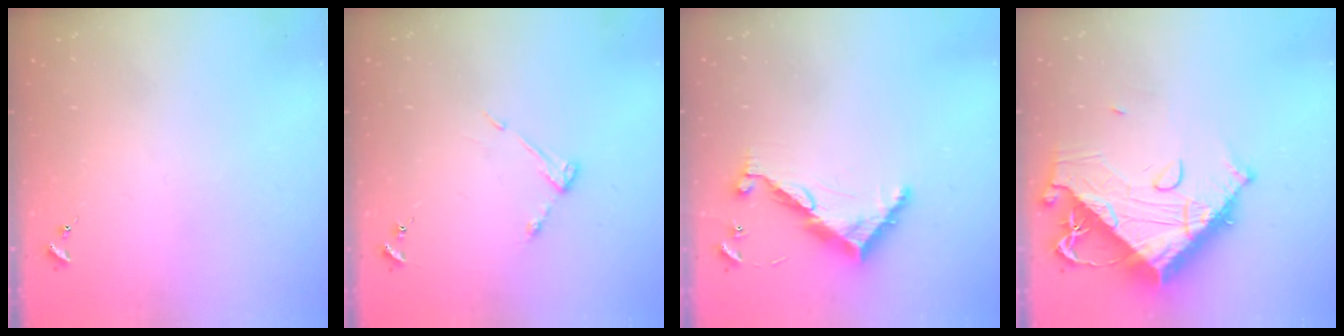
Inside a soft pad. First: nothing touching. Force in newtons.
{"total": 5.0, "press": 4.9, "slide": 0.4}
{"total": 9.3, "press": 9.3, "slide": 0.3}
{"total": 20.0, "press": 19.9, "slide": 2.3}